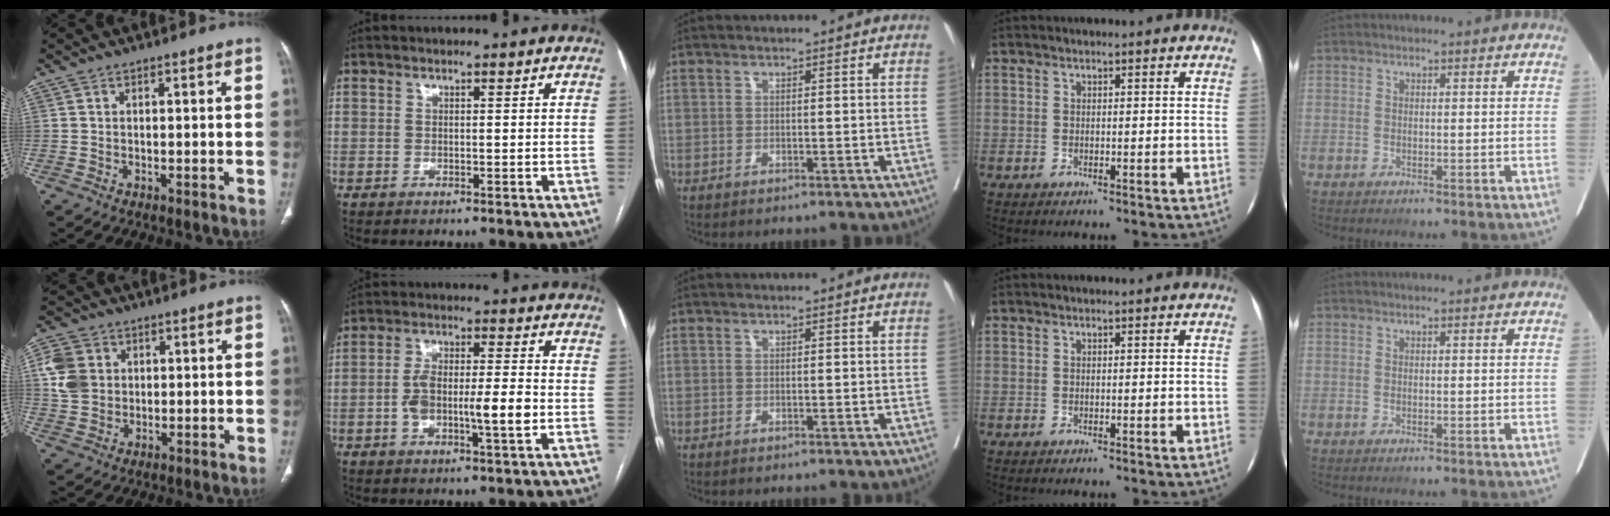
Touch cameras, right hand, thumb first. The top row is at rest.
{"thumb": {"total": 7.4, "force": [1.6, 6.2, 3.6], "torque": [-0.063, 0.000, 0.031]}, "index": {"total": 9.2, "force": [-1.9, 2.0, 8.8], "torque": [-0.159, 0.013, -0.031]}}